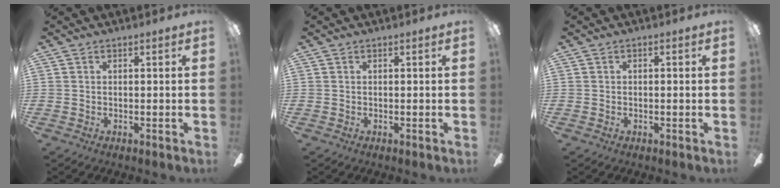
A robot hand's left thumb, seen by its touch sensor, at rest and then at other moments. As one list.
[{"total": 0.0}, {"total": 0.5, "force": [-0.2, 0.3, 0.4], "torque": [-0.007, 0.002, -0.005]}]